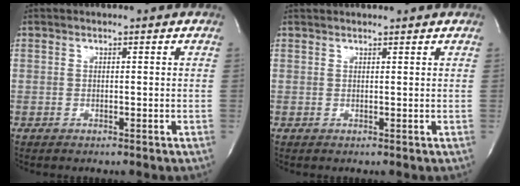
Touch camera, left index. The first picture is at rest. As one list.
[{"total": 3.9, "force": [3.7, 0.0, 1.2], "torque": [-0.018, 0.025, 0.048]}]